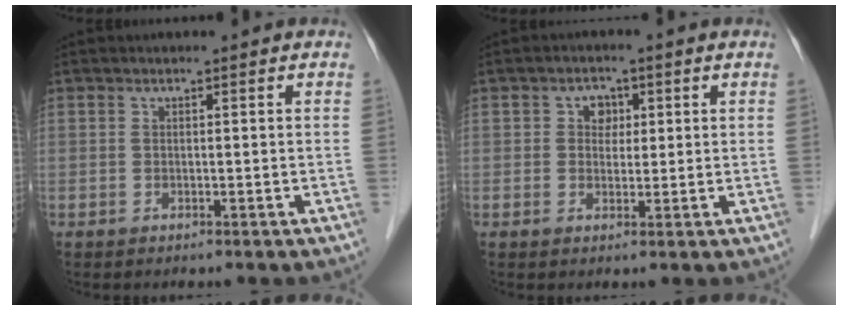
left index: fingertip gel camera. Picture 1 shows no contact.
{"total": 2.7, "force": [0.8, 2.2, 1.4], "torque": [-0.021, 0.006, 0.010]}